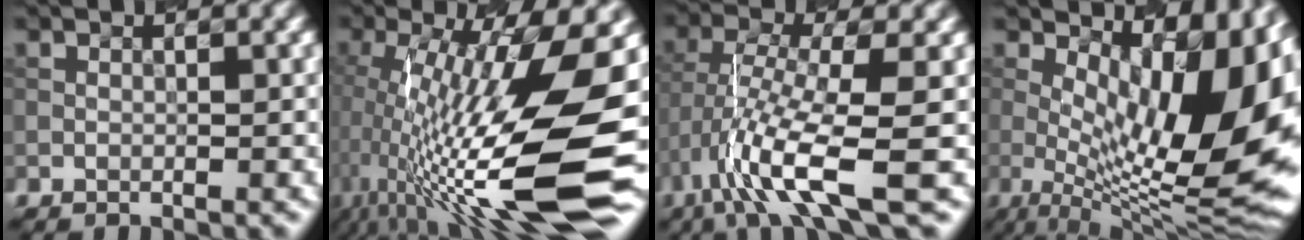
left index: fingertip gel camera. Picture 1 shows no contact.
{"total": 16.5, "force": [-1.4, 4.4, 15.9], "torque": [-0.281, 0.002, -0.019]}
{"total": 8.5, "force": [-3.2, 1.9, 7.7], "torque": [-0.158, -0.005, -0.064]}
{"total": 15.2, "force": [1.7, 6.5, 13.7], "torque": [-0.177, -0.013, 0.041]}